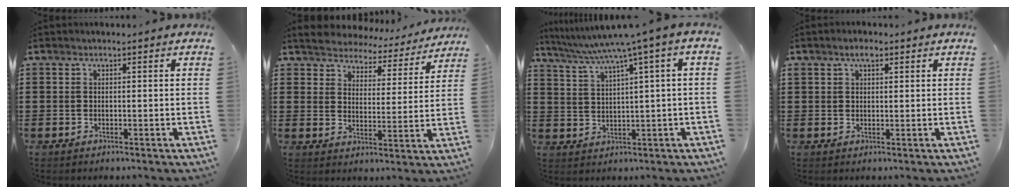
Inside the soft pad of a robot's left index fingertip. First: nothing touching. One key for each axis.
{"total": 4.2, "fx": 4.1, "fy": 0.3, "fz": -0.5, "tx": -0.019, "ty": -0.037, "tz": 0.068}
{"total": 5.3, "fx": 2.8, "fy": -0.4, "fz": 4.5, "tx": -0.095, "ty": -0.020, "tz": 0.042}
{"total": 2.4, "fx": 1.5, "fy": 1.2, "fz": 1.4, "tx": -0.025, "ty": 0.004, "tz": 0.024}